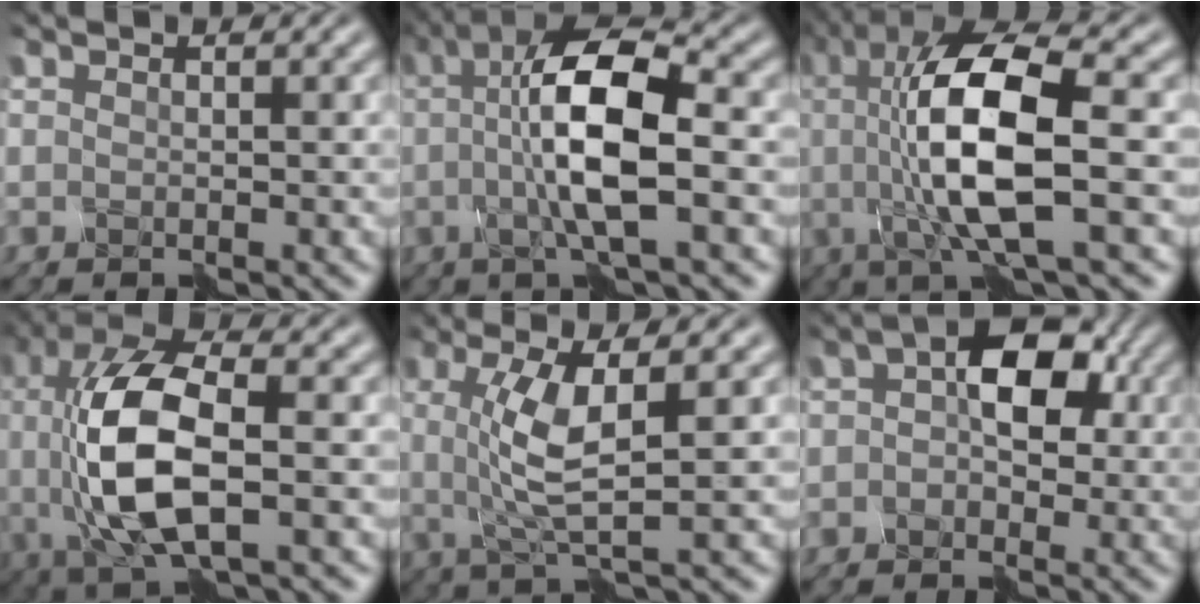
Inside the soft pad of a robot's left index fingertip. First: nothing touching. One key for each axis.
{"total": 7.7, "fx": -0.2, "fy": 1.6, "fz": 7.5, "tx": -0.142, "ty": 0.010, "tz": -0.004}
{"total": 10.0, "fx": -0.1, "fy": 2.5, "fz": 9.6, "tx": -0.184, "ty": 0.005, "tz": 0.002}
{"total": 9.6, "fx": -0.6, "fy": 3.8, "fz": 8.8, "tx": -0.195, "ty": 0.004, "tz": -0.011}
{"total": 5.0, "fx": 0.5, "fy": 1.0, "fz": 4.9, "tx": -0.112, "ty": 0.001, "tz": 0.015}
{"total": 6.5, "fx": 0.8, "fy": 4.0, "fz": 5.0, "tx": -0.062, "ty": 0.014, "tz": 0.002}